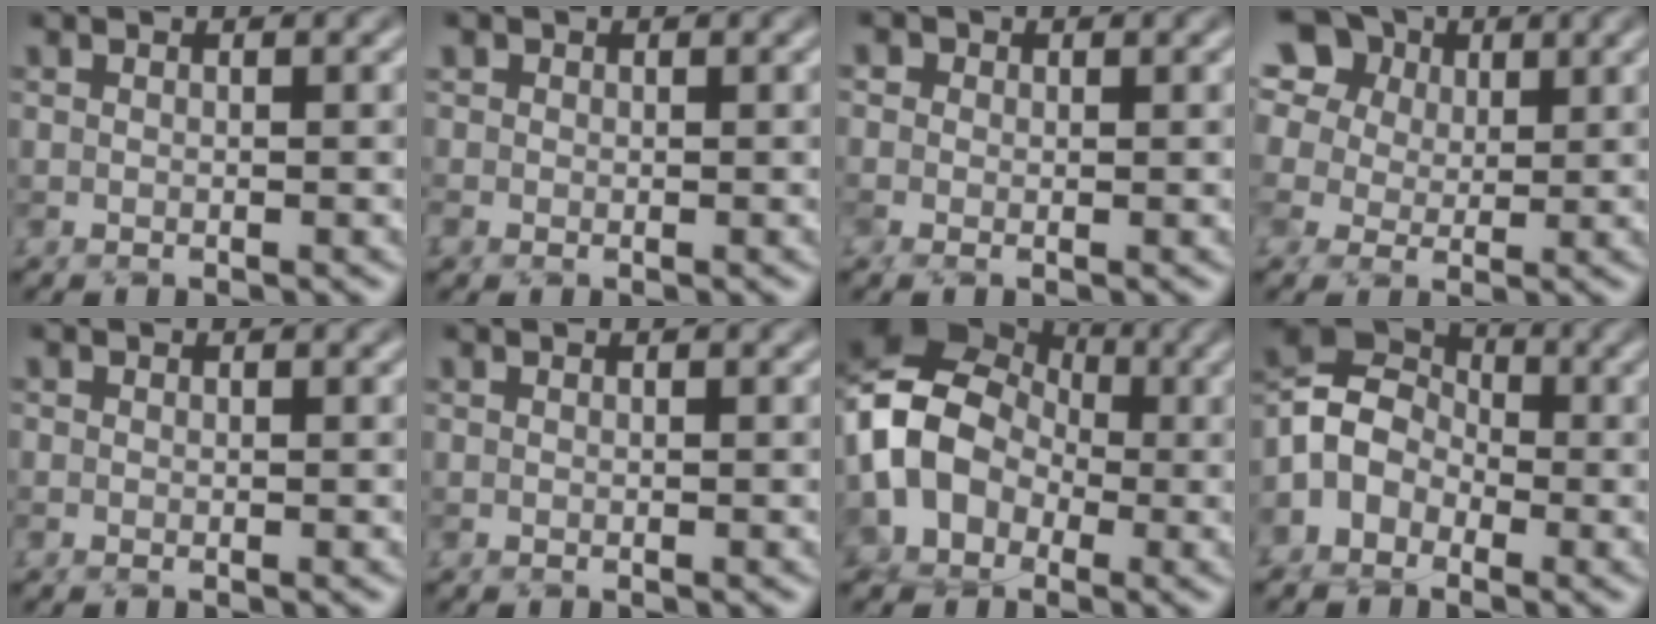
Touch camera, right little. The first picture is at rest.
{"total": 1.2, "force": [-0.1, 1.2, 0.2], "torque": [-0.002, 0.001, -0.004]}
{"total": 1.1, "force": [0.2, 1.1, 0.4], "torque": [-0.007, 0.006, -0.001]}
{"total": 10.8, "force": [4.3, 8.3, 5.4], "torque": [-0.129, 0.043, 0.044]}
{"total": 0.0}
{"total": 0.0}
{"total": 8.5, "force": [-1.2, 6.9, 4.8], "torque": [-0.082, 0.012, -0.040]}
{"total": 4.7, "force": [-1.5, 3.7, 2.4], "torque": [-0.046, 0.019, -0.042]}